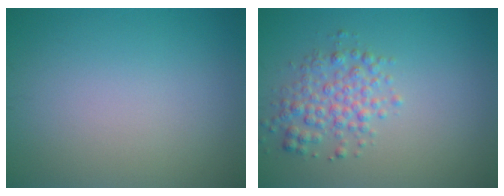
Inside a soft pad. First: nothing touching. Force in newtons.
{"total": 3.1, "press": 3.1, "slide": 0.0}